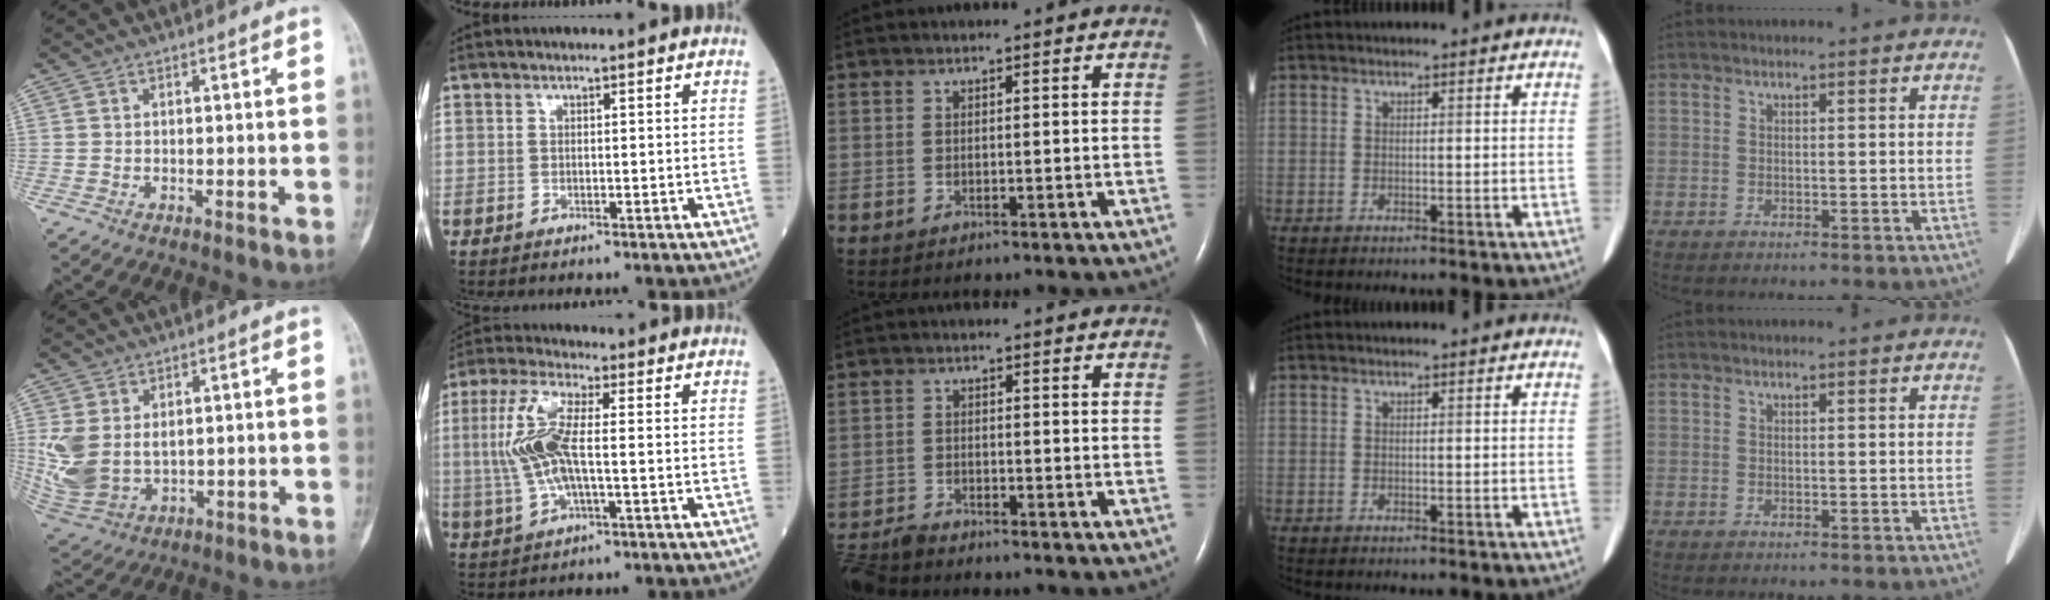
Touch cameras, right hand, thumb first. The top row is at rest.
{"thumb": {"total": 10.3, "force": [1.3, 7.2, 7.2], "torque": [-0.155, -0.012, 0.047]}, "index": {"total": 9.6, "force": [0.2, 2.3, 9.3], "torque": [-0.215, 0.007, 0.001]}, "middle": {"total": 5.1, "force": [-5.1, 0.3, 0.7], "torque": [-0.012, -0.021, -0.096]}}